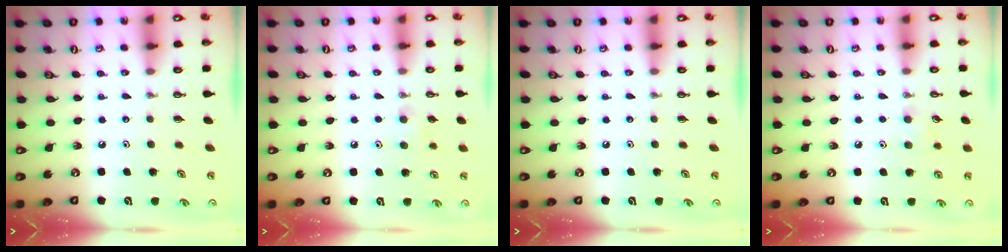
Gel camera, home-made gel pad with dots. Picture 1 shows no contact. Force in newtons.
{"total": 7.1, "press": 6.1, "slide": 3.5}
{"total": 0.0}
{"total": 6.1, "press": 6.0, "slide": 1.3}